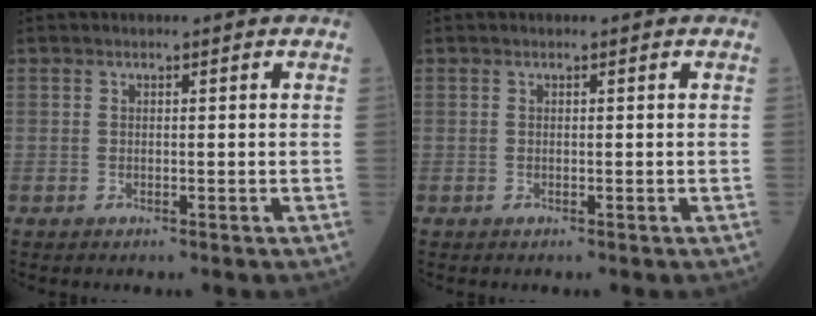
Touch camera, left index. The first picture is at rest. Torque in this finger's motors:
{"motor_torque": [-0.01, 0.01, 0.02, 0.00]}